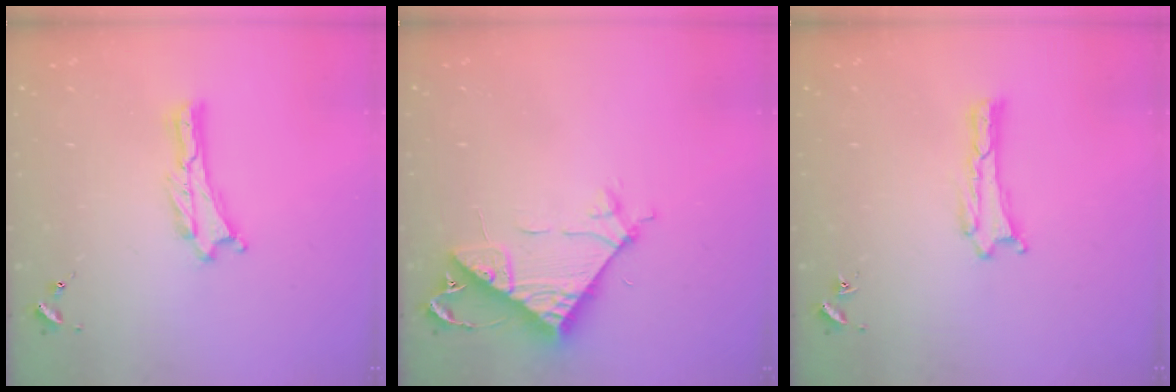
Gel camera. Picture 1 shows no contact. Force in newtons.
{"total": 7.8, "press": 7.8, "slide": 0.7}
{"total": 0.0}